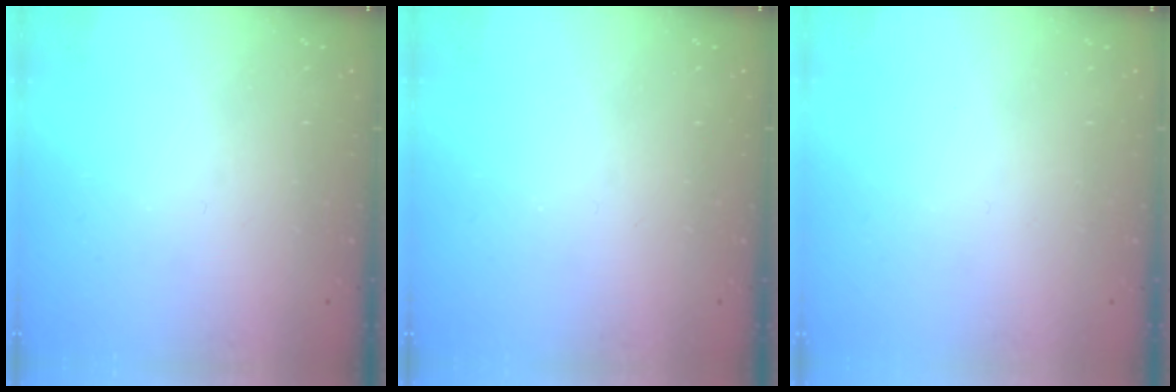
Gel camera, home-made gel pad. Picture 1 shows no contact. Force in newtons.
{"total": 2.2, "press": 2.1, "slide": 0.4}
{"total": 1.6, "press": 1.6, "slide": 0.1}